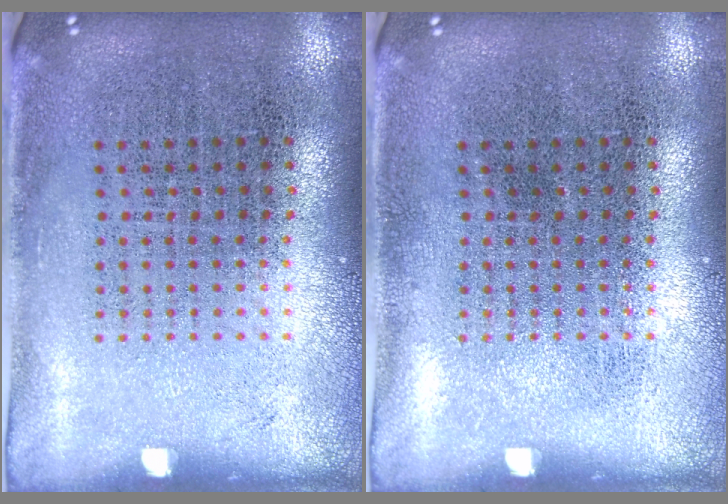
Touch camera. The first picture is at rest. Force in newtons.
{"total": 0.0}